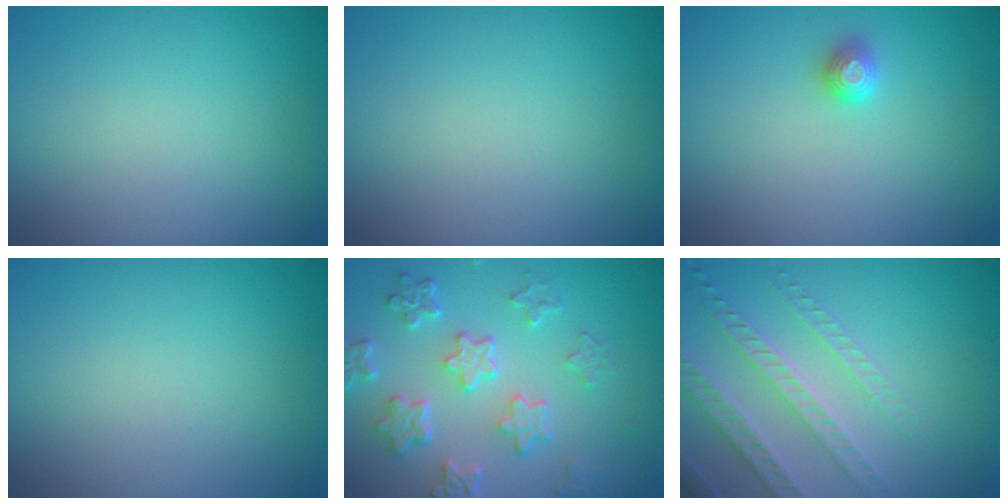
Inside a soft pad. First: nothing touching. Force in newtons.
{"total": 0.0}
{"total": 1.1, "press": 1.0, "slide": 0.5}
{"total": 0.0}
{"total": 5.7, "press": 4.3, "slide": 3.7}
{"total": 3.8, "press": 3.6, "slide": 1.0}